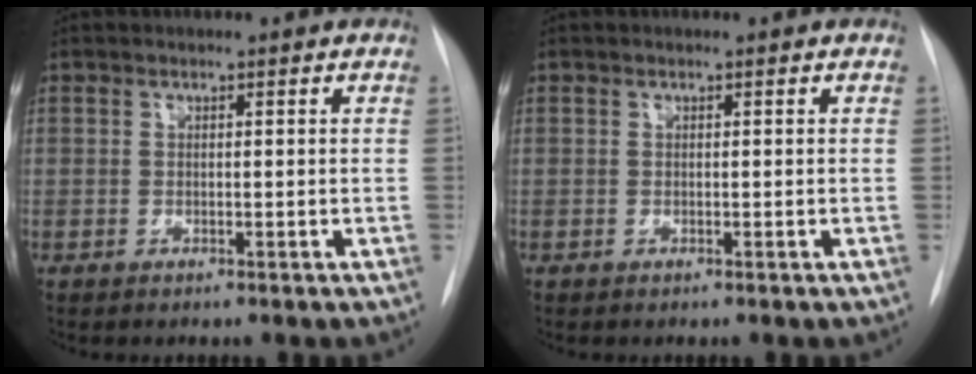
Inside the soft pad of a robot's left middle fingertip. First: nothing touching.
{"total": 0.0}